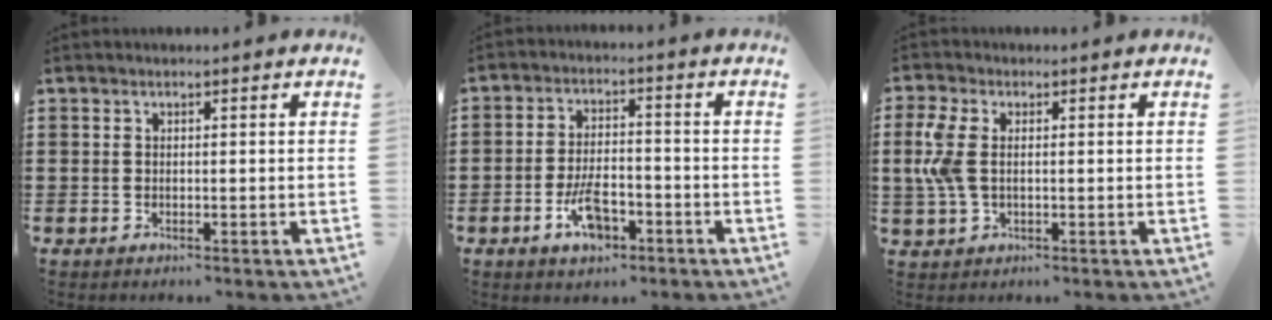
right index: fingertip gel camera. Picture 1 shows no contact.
{"total": 6.8, "force": [-3.3, 3.1, 5.1], "torque": [-0.108, 0.004, -0.064]}
{"total": 5.9, "force": [0.5, 3.2, 4.9], "torque": [-0.134, -0.003, -0.001]}